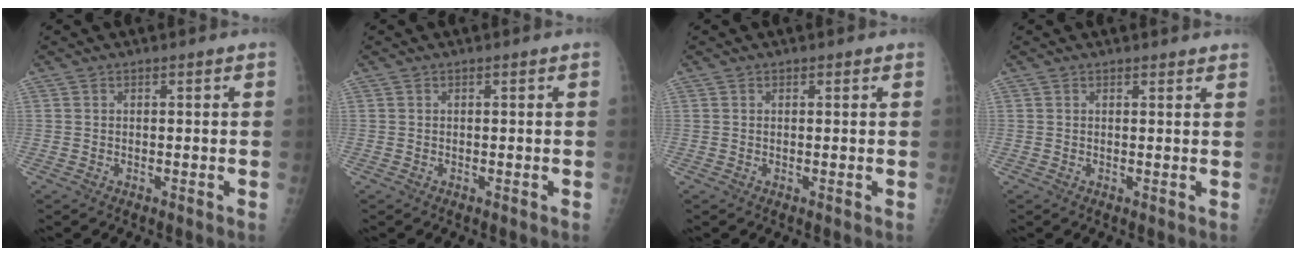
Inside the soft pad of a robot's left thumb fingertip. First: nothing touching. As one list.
[{"total": 0.0}, {"total": 0.0}, {"total": 1.9, "force": [1.8, 0.4, 0.5], "torque": [-0.001, -0.006, 0.018]}]